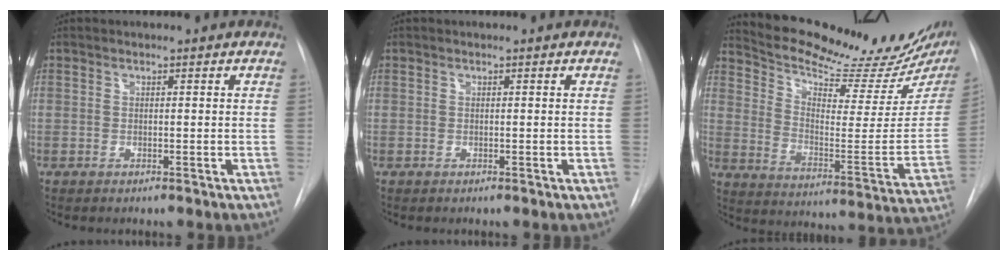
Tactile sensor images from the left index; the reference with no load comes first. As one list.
[{"total": 0.0}, {"total": 26.2, "force": [22.9, 4.8, 11.9], "torque": [-0.190, -0.081, 0.303]}]